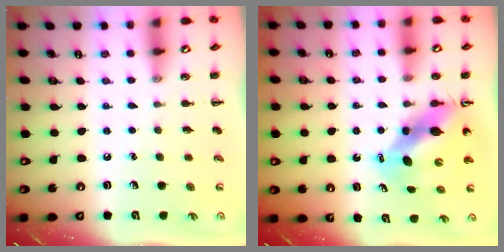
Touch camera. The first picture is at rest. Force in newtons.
{"total": 9.6, "press": 9.1, "slide": 2.8}